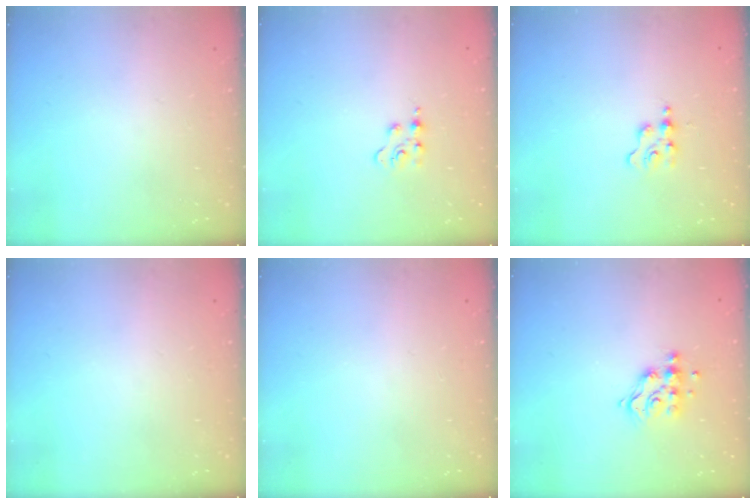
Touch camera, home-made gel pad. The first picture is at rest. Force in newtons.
{"total": 3.1, "press": 3.0, "slide": 0.4}
{"total": 1.9, "press": 1.9, "slide": 0.2}
{"total": 0.0}
{"total": 0.0}
{"total": 10.0, "press": 9.9, "slide": 0.8}